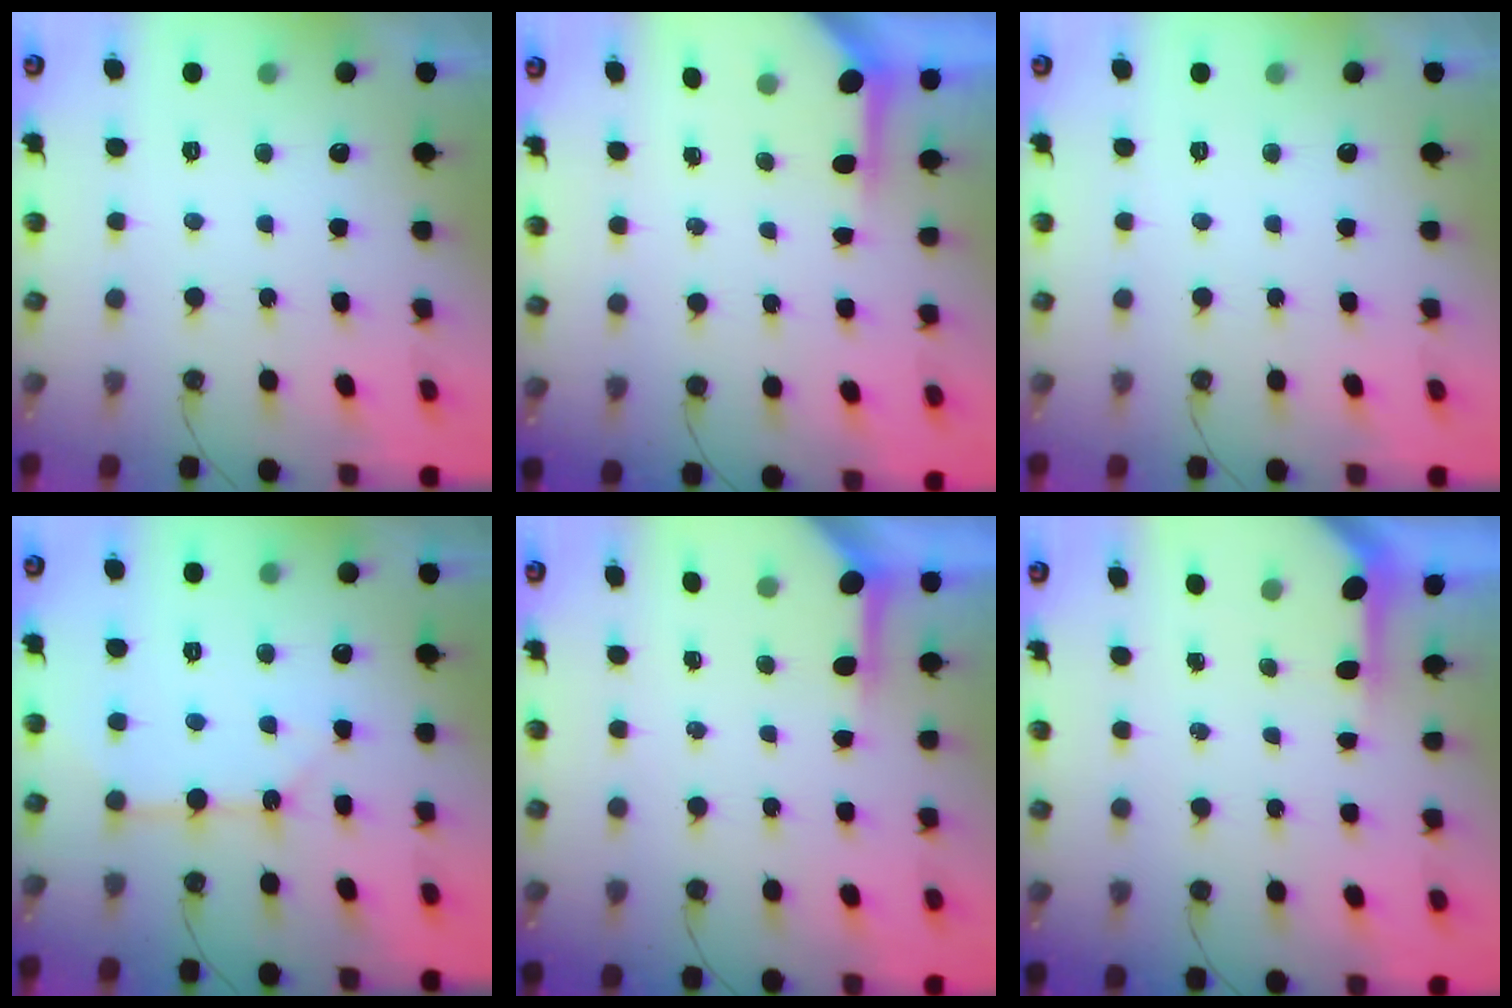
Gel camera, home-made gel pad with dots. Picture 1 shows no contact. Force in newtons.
{"total": 3.9, "press": 3.9, "slide": 0.3}
{"total": 0.0}
{"total": 7.7, "press": 7.7, "slide": 0.8}
{"total": 3.8, "press": 3.8, "slide": 0.5}
{"total": 3.8, "press": 3.8, "slide": 0.3}